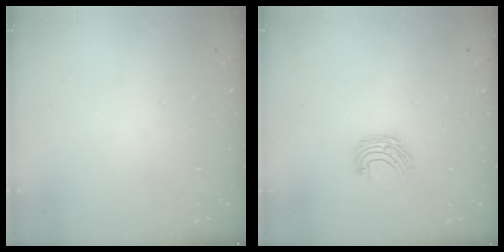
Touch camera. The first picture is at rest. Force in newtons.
{"total": 7.1, "press": 7.0, "slide": 0.7}